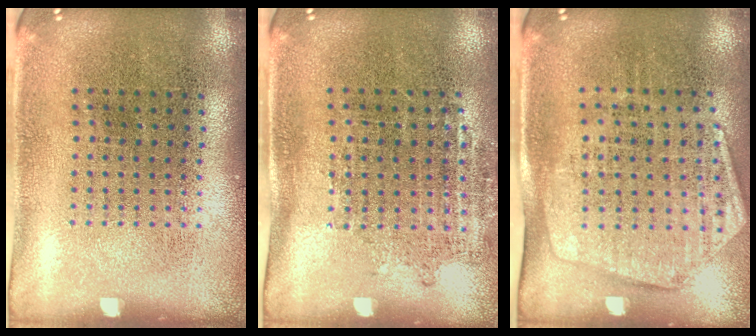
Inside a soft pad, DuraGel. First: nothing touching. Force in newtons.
{"total": 1.1, "press": 0.9, "slide": 0.7}
{"total": 1.9, "press": 1.6, "slide": 1.0}